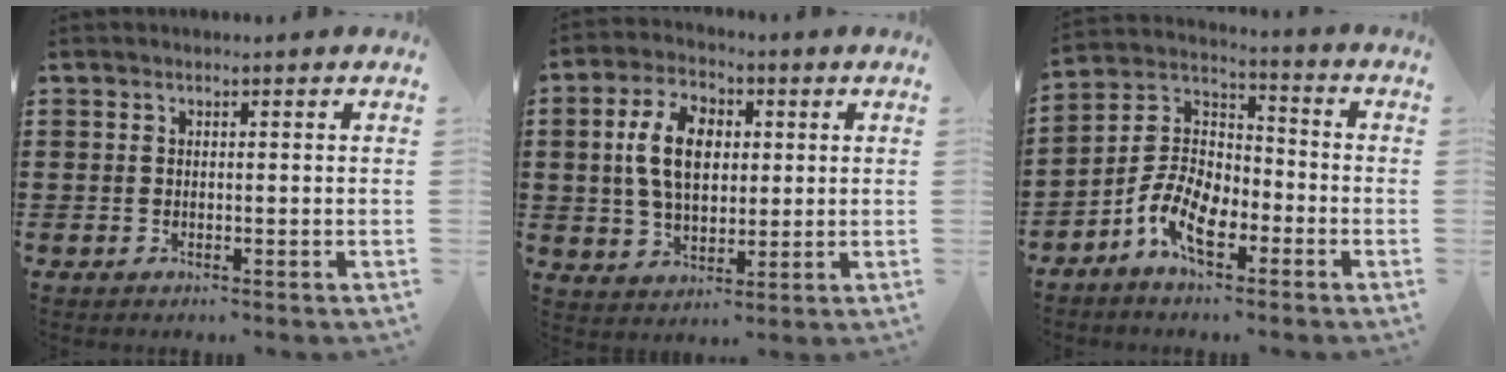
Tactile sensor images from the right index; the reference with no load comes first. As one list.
[{"total": 9.3, "force": [1.2, 5.6, 7.3], "torque": [-0.163, 0.010, 0.013]}, {"total": 8.9, "force": [-4.8, 4.5, 6.0], "torque": [-0.153, -0.012, -0.098]}]